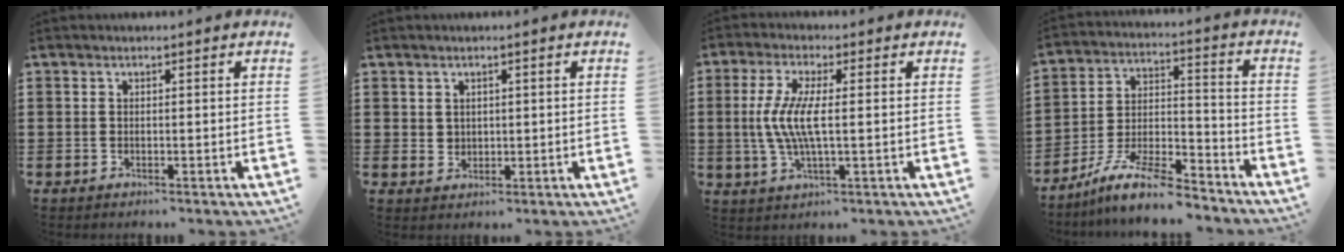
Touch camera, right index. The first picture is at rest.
{"total": 1.8, "force": [1.1, 1.5, 0.2], "torque": [-0.009, 0.007, 0.021]}
{"total": 6.8, "force": [-0.2, 1.6, 6.6], "torque": [-0.148, -0.009, -0.014]}
{"total": 10.3, "force": [-8.8, 1.7, 5.0], "torque": [-0.098, 0.019, -0.173]}